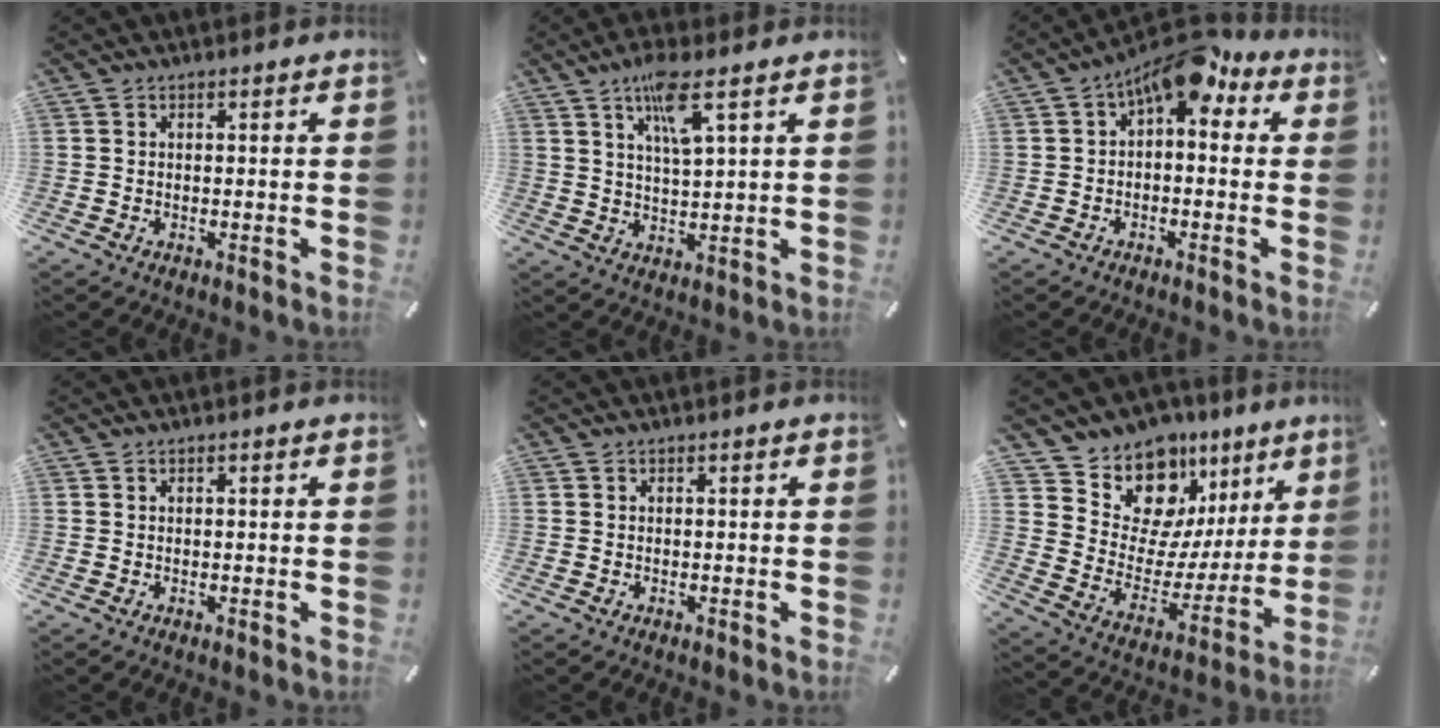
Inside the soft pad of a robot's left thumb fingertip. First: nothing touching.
{"total": 8.6, "force": [4.7, 1.8, 7.0], "torque": [-0.131, -0.006, 0.078]}
{"total": 8.5, "force": [4.7, 3.9, 5.9], "torque": [-0.096, -0.029, 0.079]}
{"total": 0.0}
{"total": 0.0}
{"total": 13.4, "force": [10.9, 7.4, 2.5], "torque": [-0.047, -0.121, 0.190]}